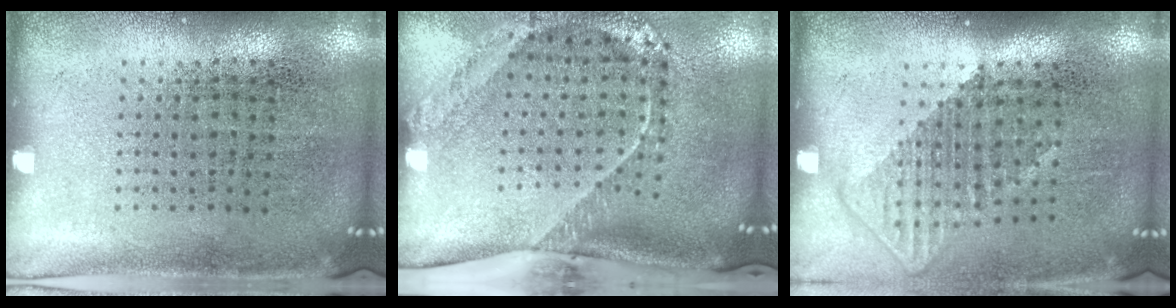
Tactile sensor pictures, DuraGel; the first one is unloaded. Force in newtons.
{"total": 2.7, "press": 1.8, "slide": 2.0}
{"total": 1.3, "press": 1.0, "slide": 0.8}